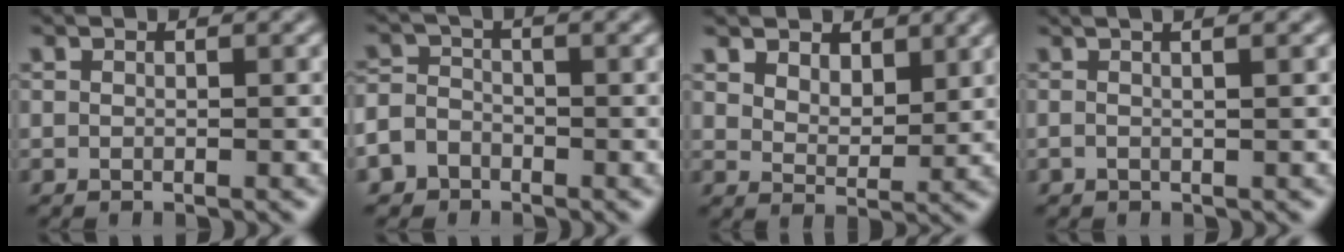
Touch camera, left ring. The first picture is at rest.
{"total": 3.1, "force": [-2.1, 2.0, 1.0], "torque": [-0.020, -0.003, -0.044]}
{"total": 4.1, "force": [3.1, 2.1, 1.6], "torque": [-0.043, -0.006, 0.048]}
{"total": 3.6, "force": [1.4, 1.5, 3.0], "torque": [-0.026, 0.020, -0.016]}